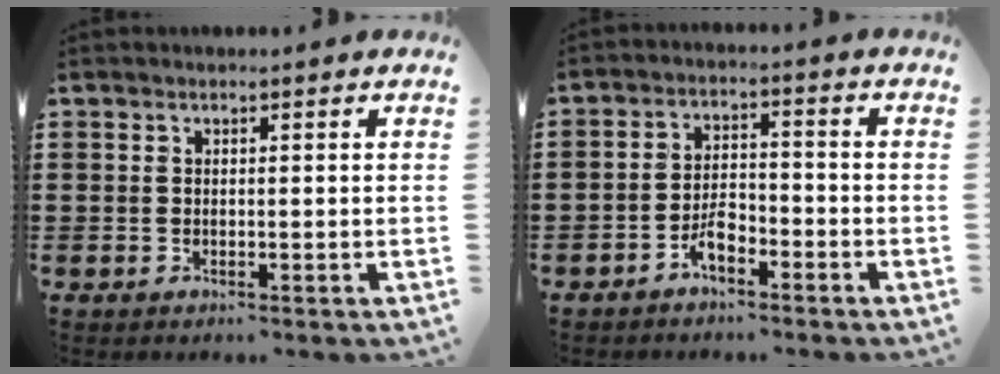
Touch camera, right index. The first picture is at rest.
{"total": 3.8, "force": [-2.7, 1.5, 2.1], "torque": [-0.045, 0.009, -0.056]}